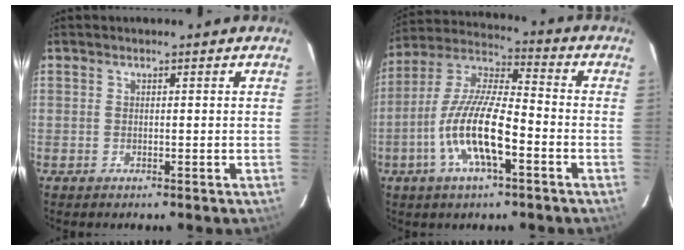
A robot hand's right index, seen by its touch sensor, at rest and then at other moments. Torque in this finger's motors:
{"motor_torque": [1.17, -0.82, 1.05, 0.21]}